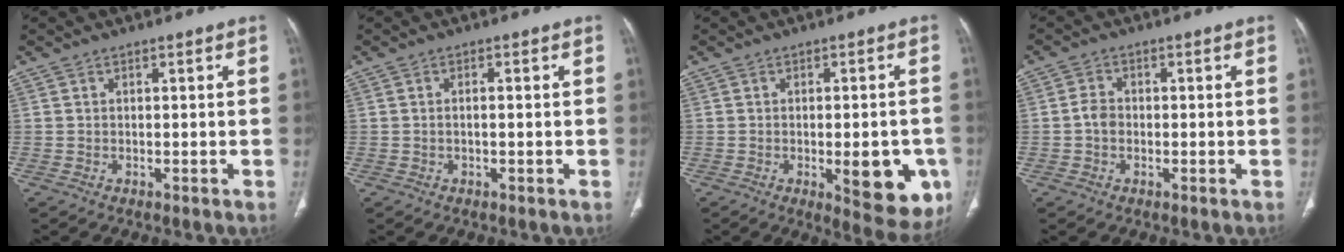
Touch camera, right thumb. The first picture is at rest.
{"total": 1.2, "force": [-0.1, 0.4, 1.1], "torque": [-0.027, 0.008, 0.000]}
{"total": 12.7, "force": [-3.6, 4.9, 11.1], "torque": [-0.108, -0.010, -0.033]}
{"total": 2.8, "force": [-0.5, 2.2, 1.6], "torque": [-0.024, 0.010, -0.014]}